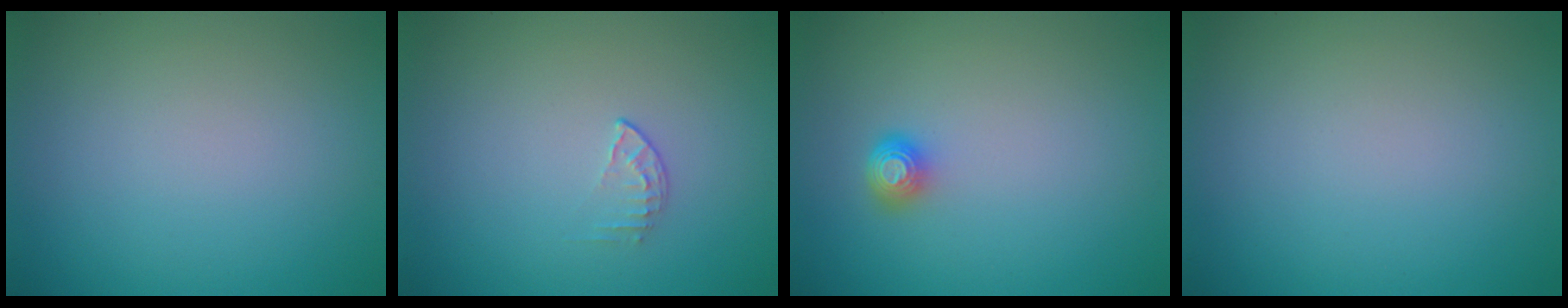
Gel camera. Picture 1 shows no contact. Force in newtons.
{"total": 0.8, "press": 0.6, "slide": 0.6}
{"total": 1.7, "press": 1.3, "slide": 1.2}
{"total": 0.0}